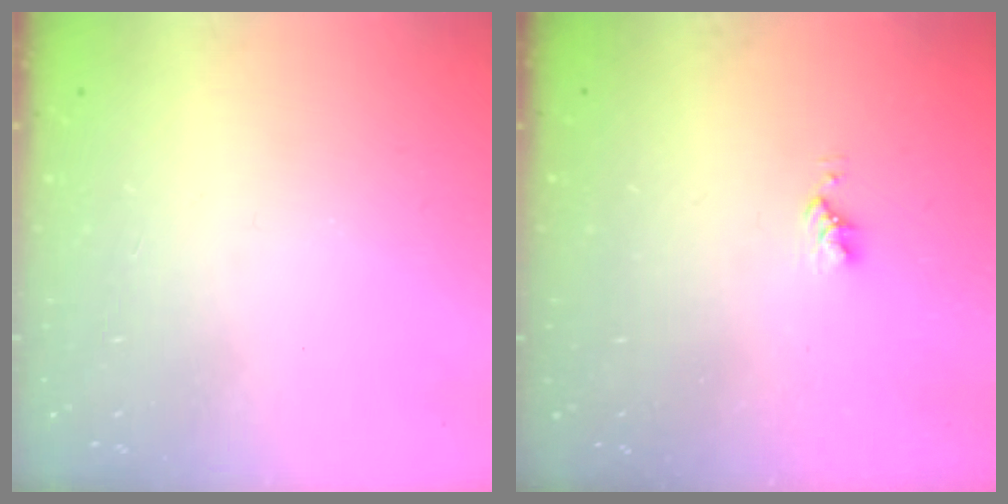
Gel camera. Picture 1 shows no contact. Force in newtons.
{"total": 3.0, "press": 3.0, "slide": 0.4}